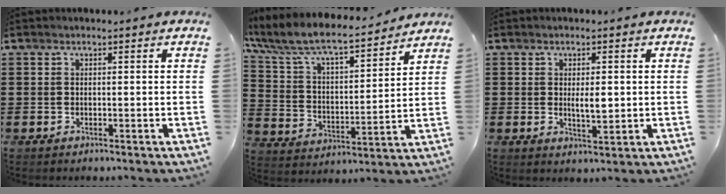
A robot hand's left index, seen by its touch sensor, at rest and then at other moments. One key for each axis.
{"total": 7.9, "fx": 6.9, "fy": 1.2, "fz": 3.6, "tx": -0.101, "ty": -0.046, "tz": 0.112}
{"total": 3.4, "fx": 0.3, "fy": 1.1, "fz": 3.2, "tx": -0.047, "ty": -0.005, "tz": 0.001}